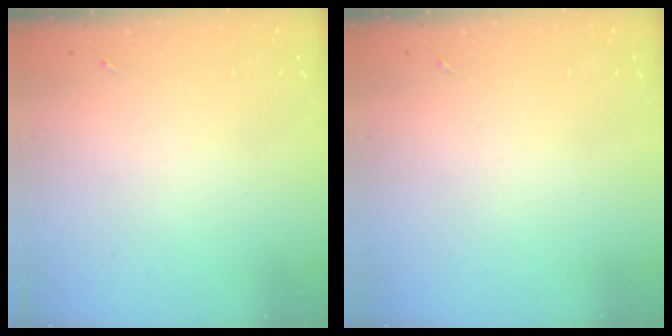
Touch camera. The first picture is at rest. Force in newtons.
{"total": 0.0}